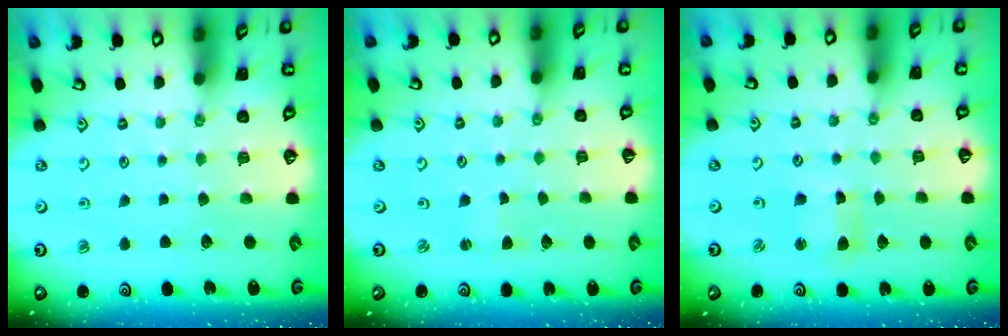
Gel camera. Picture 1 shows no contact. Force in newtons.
{"total": 1.6, "press": 1.6, "slide": 0.1}
{"total": 3.9, "press": 3.9, "slide": 0.4}